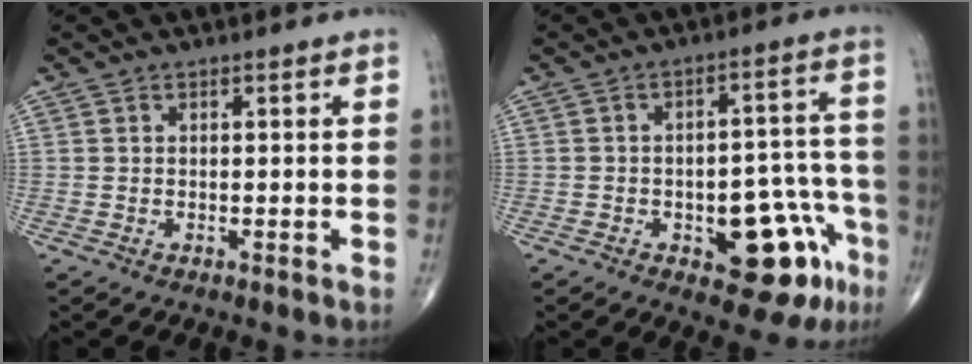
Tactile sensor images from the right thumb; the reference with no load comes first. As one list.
[{"total": 14.1, "force": [-6.3, 6.8, 10.7], "torque": [-0.087, 0.054, -0.070]}]